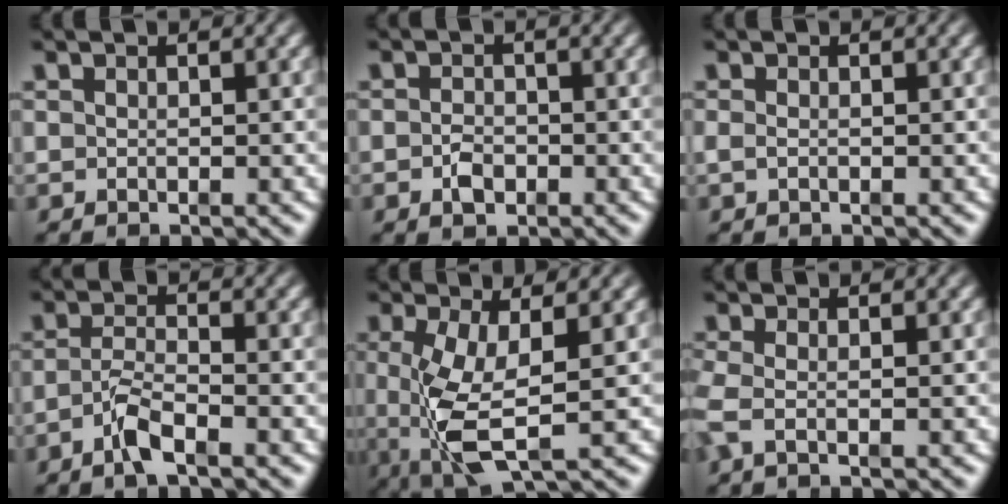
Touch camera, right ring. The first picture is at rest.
{"total": 1.7, "force": [-1.1, 1.0, 0.9], "torque": [-0.017, -0.012, -0.015]}
{"total": 0.8, "force": [-0.5, 0.3, 0.6], "torque": [-0.024, -0.013, -0.002]}
{"total": 2.9, "force": [-1.9, 0.7, 2.1], "torque": [-0.040, -0.008, -0.033]}
{"total": 6.6, "force": [-0.9, 2.4, 6.0], "torque": [-0.131, -0.027, 0.005]}
{"total": 2.0, "force": [-0.5, 0.8, 1.7], "torque": [-0.058, -0.015, -0.004]}